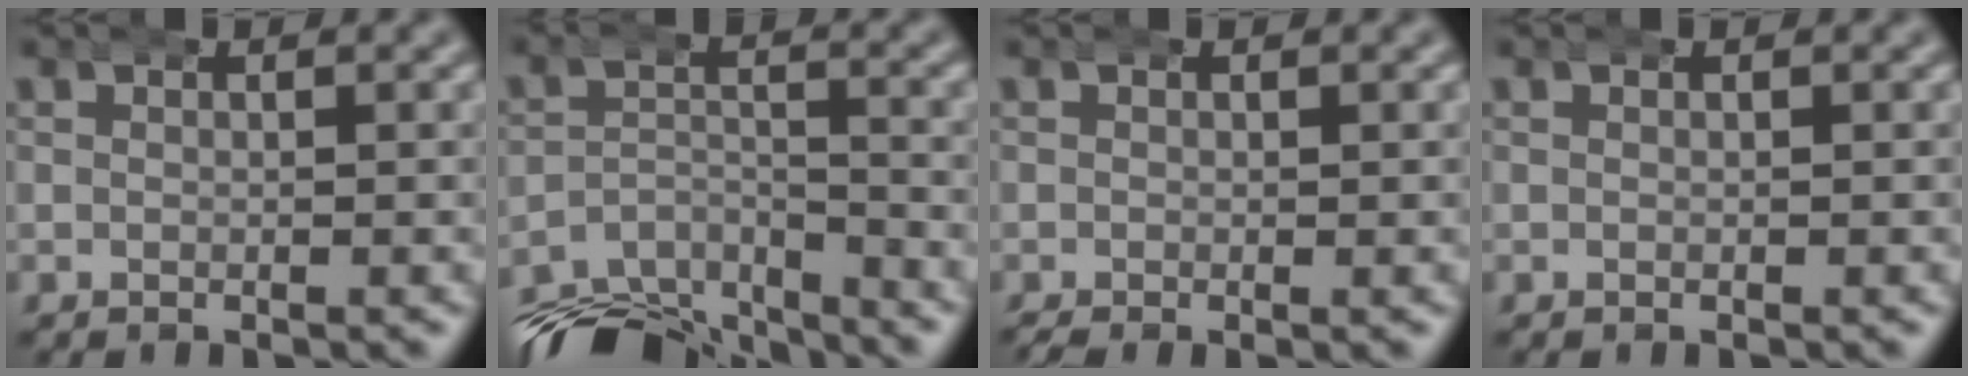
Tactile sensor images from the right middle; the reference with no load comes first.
{"total": 8.5, "force": [-7.6, 2.9, 2.4], "torque": [-0.024, -0.021, -0.128]}
{"total": 0.8, "force": [-0.6, 0.1, 0.4], "torque": [-0.008, -0.007, -0.006]}
{"total": 0.0}